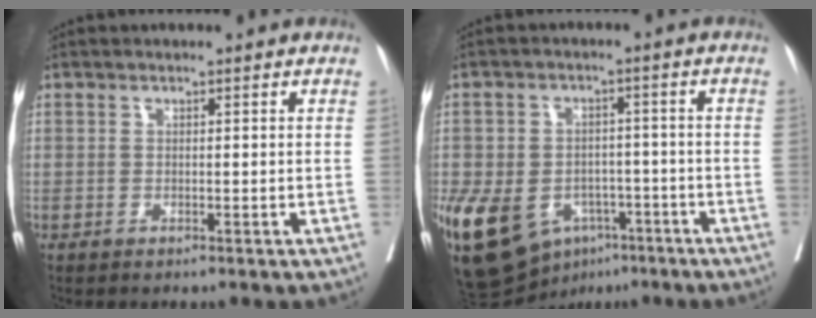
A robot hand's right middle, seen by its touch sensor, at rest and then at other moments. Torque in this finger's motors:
{"motor_torque": [1.27, -0.87, 1.05, 0.21]}